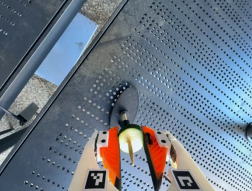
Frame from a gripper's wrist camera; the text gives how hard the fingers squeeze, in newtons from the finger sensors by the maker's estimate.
{"total": 11.5, "left": 11.6, "right": 11.5}